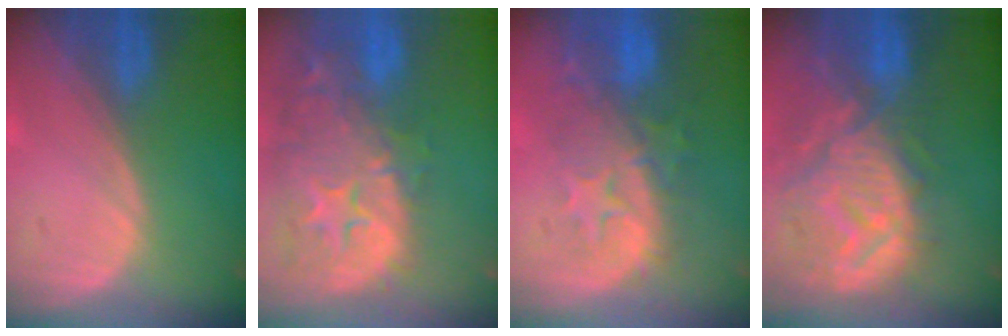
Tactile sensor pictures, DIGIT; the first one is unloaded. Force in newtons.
{"total": 14.6, "press": 11.8, "slide": 8.6}
{"total": 10.2, "press": 8.9, "slide": 5.0}
{"total": 12.6, "press": 11.2, "slide": 5.8}